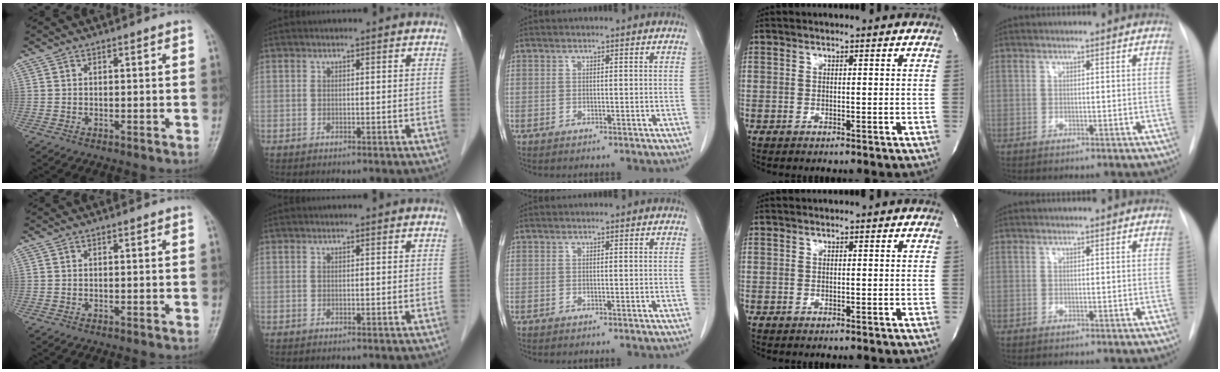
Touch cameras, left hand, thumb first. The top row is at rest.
{}